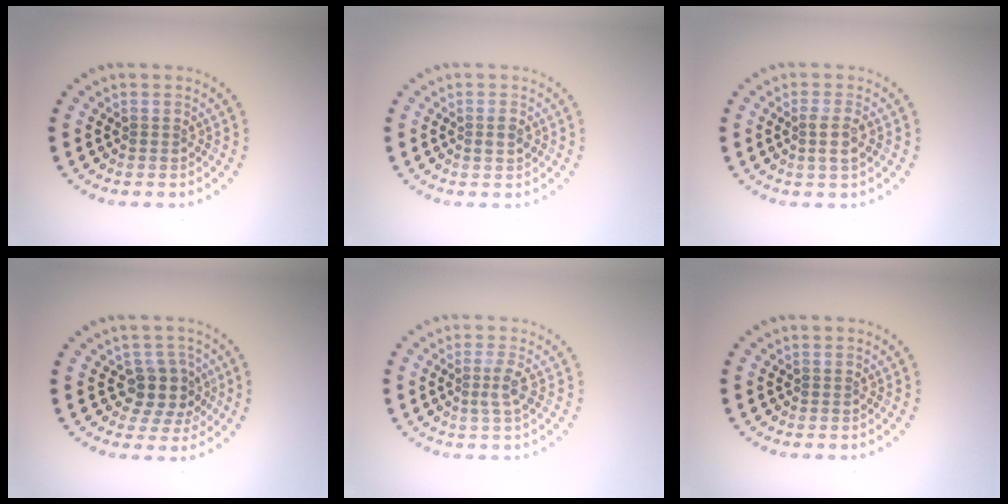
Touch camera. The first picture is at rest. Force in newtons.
{"total": 1.2, "press": 1.1, "slide": 0.4}
{"total": 1.9, "press": 1.7, "slide": 0.7}
{"total": 3.4, "press": 2.8, "slide": 1.9}
{"total": 1.6, "press": 1.3, "slide": 0.9}
{"total": 0.0}